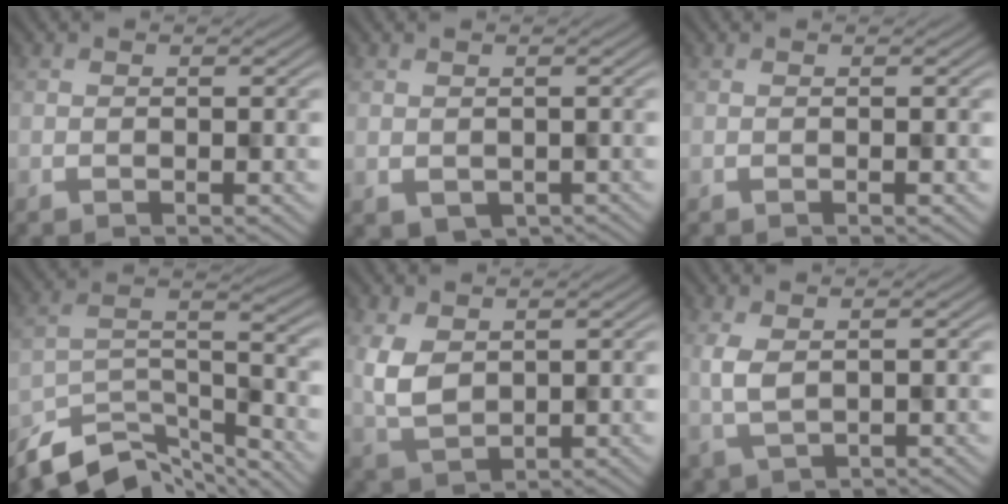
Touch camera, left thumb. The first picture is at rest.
{"total": 2.4, "force": [-0.7, 2.0, 1.1], "torque": [-0.015, -0.006, -0.002]}
{"total": 0.0}
{"total": 9.3, "force": [-6.9, 3.8, 4.9], "torque": [-0.100, -0.008, -0.120]}
{"total": 5.8, "force": [1.1, 4.2, 3.9], "torque": [-0.094, -0.017, 0.029]}
{"total": 3.4, "force": [0.5, 2.2, 2.5], "torque": [-0.070, -0.014, 0.014]}